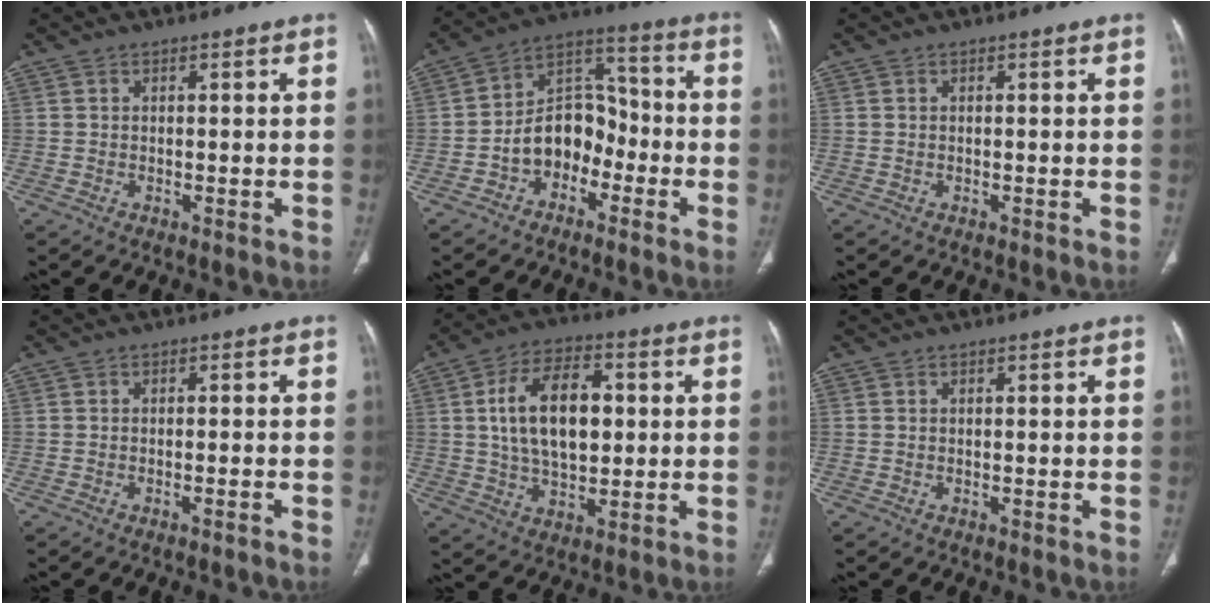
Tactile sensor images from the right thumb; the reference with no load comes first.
{"total": 11.2, "force": [-4.0, 8.2, 6.5], "torque": [-0.074, 0.060, -0.078]}
{"total": 0.0}
{"total": 1.4, "force": [-1.1, -0.2, 0.8], "torque": [-0.021, 0.009, -0.010]}
{"total": 14.6, "force": [1.9, 8.4, 11.8], "torque": [-0.188, 0.008, 0.032]}
{"total": 0.0}